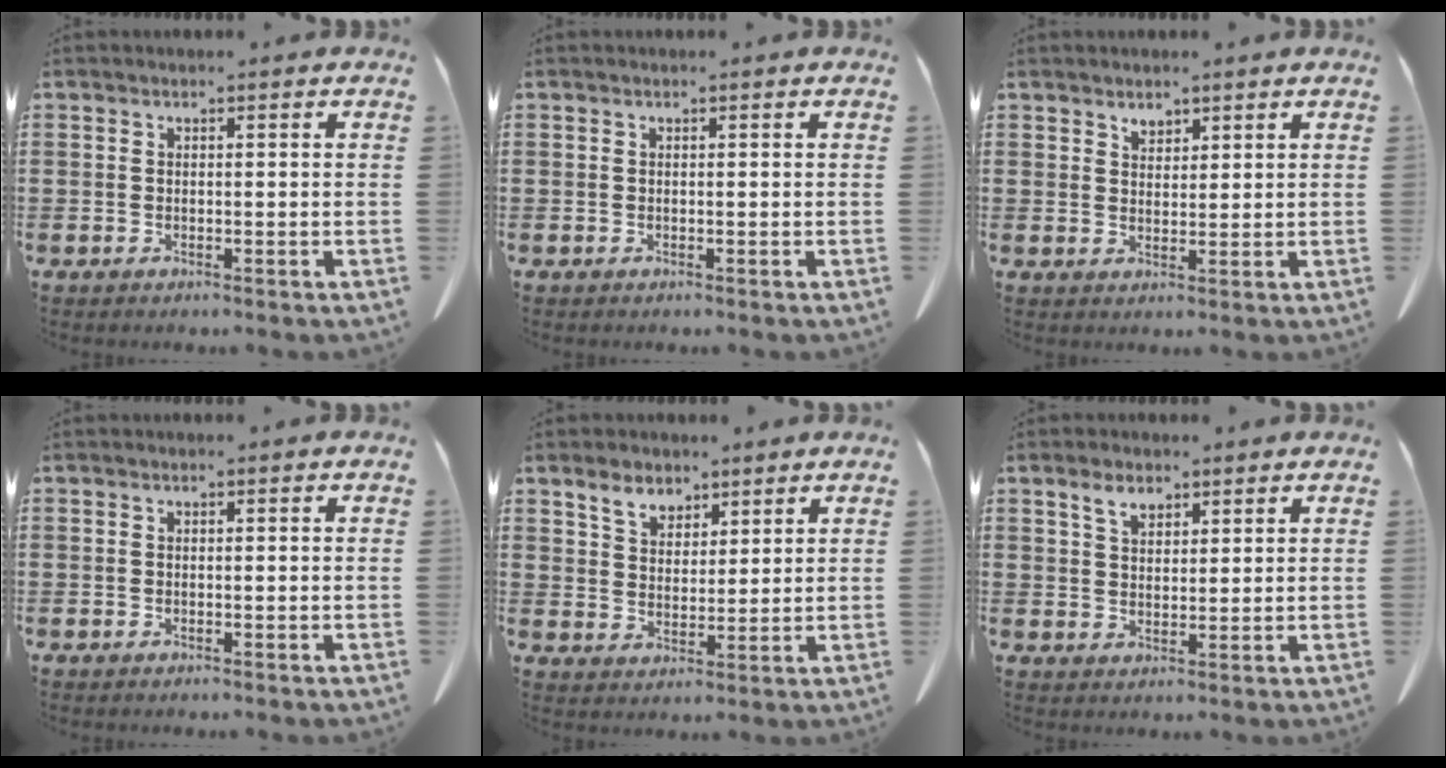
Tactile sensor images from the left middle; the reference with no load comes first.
{"total": 0.0}
{"total": 1.9, "force": [1.7, 0.8, 0.5], "torque": [-0.005, -0.006, 0.033]}
{"total": 0.0}
{"total": 4.7, "force": [3.7, 2.7, 1.3], "torque": [-0.040, 0.006, 0.069]}
{"total": 3.7, "force": [2.5, 1.9, 2.0], "torque": [-0.040, 0.004, 0.043]}